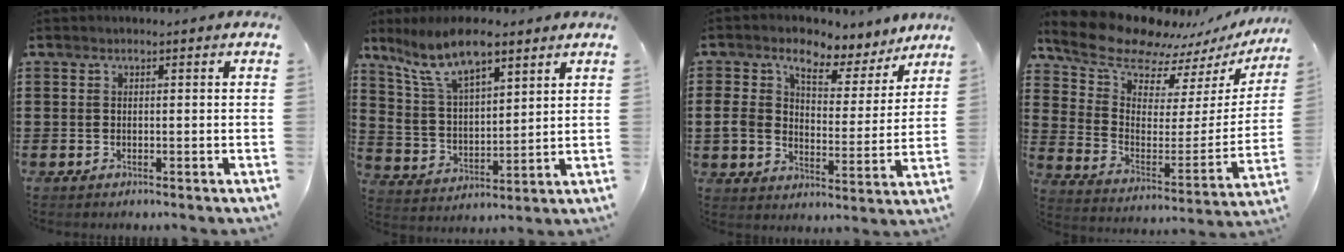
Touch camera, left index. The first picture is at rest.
{"total": 10.7, "force": [7.8, 3.7, 6.2], "torque": [-0.143, -0.014, 0.144]}
{"total": 6.6, "force": [4.5, 3.7, 3.1], "torque": [-0.077, -0.022, 0.071]}
{"total": 10.8, "force": [9.9, 3.3, 2.7], "torque": [-0.093, -0.075, 0.172]}